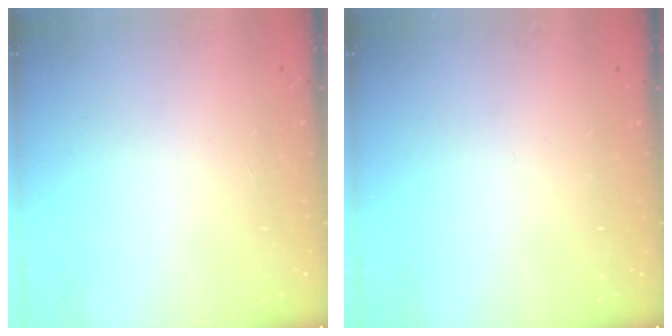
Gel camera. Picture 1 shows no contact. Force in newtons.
{"total": 0.0}